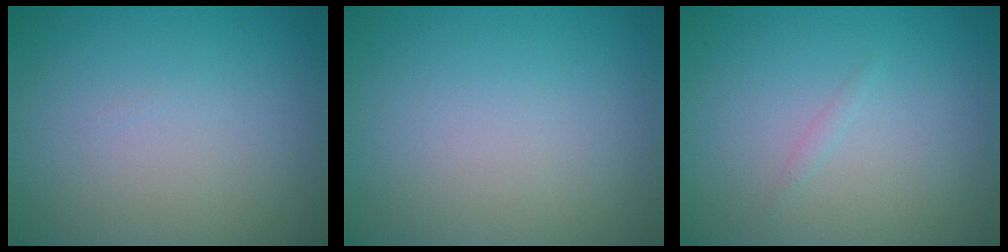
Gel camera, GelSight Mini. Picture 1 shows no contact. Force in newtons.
{"total": 0.0}
{"total": 0.5, "press": 0.5, "slide": 0.0}